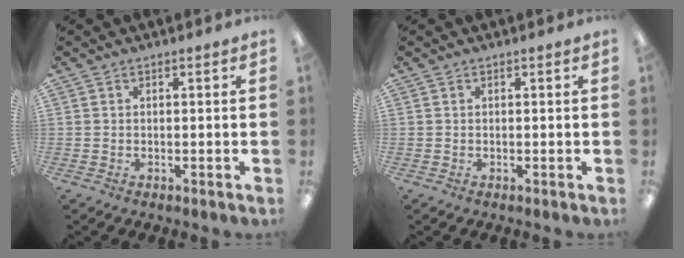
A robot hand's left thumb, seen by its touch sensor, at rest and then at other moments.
{"total": 0.0}